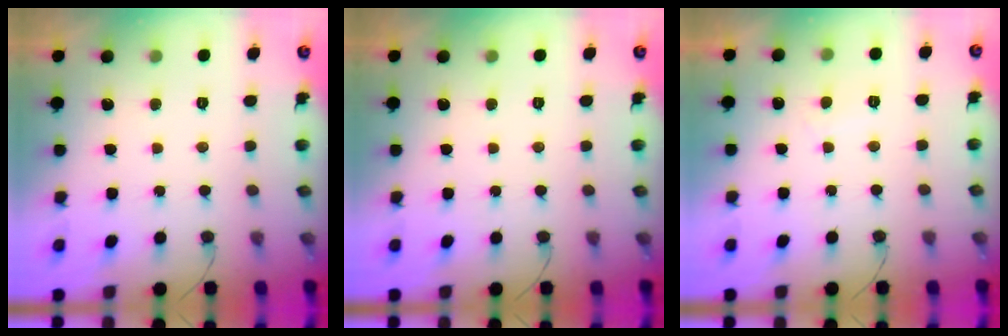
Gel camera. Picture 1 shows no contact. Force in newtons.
{"total": 0.0}
{"total": 0.8, "press": 0.7, "slide": 0.4}